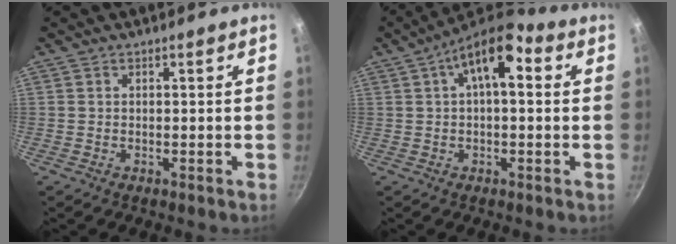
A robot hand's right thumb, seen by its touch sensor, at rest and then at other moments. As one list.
[{"total": 11.5, "force": [3.4, 5.5, 9.6], "torque": [-0.134, 0.028, 0.043]}]